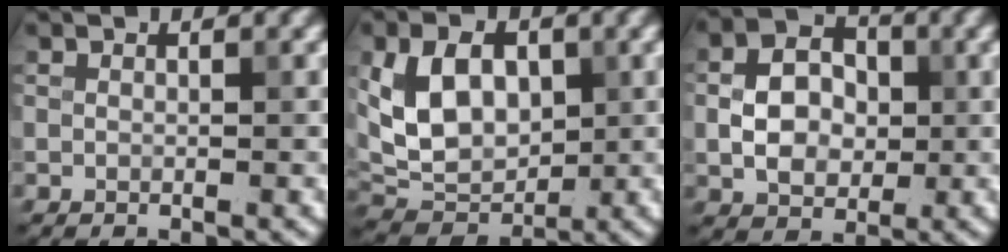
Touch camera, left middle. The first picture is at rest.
{"total": 7.3, "force": [1.1, 5.0, 5.2], "torque": [-0.100, -0.002, 0.019]}
{"total": 4.9, "force": [-0.3, 3.8, 3.2], "torque": [-0.054, 0.004, -0.004]}